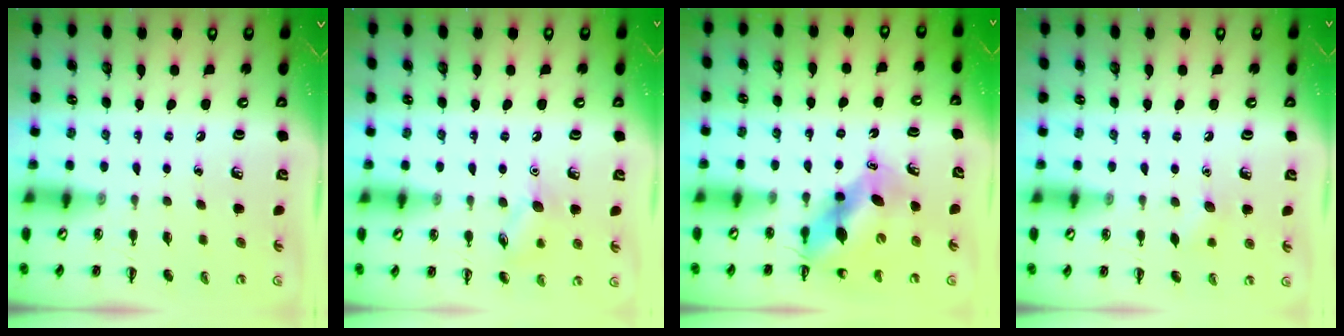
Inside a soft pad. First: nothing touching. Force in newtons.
{"total": 8.2, "press": 8.1, "slide": 1.2}
{"total": 9.5, "press": 9.2, "slide": 2.5}
{"total": 5.9, "press": 5.6, "slide": 1.6}